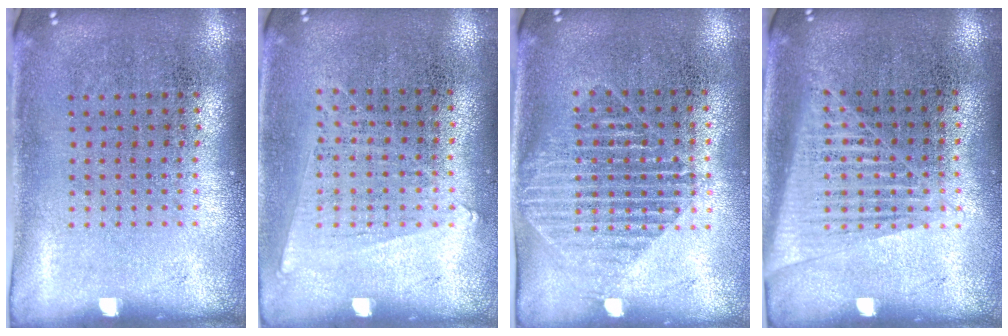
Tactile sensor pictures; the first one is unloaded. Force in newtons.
{"total": 0.7, "press": 0.6, "slide": 0.4}
{"total": 1.5, "press": 1.3, "slide": 0.8}
{"total": 1.4, "press": 1.3, "slide": 0.7}